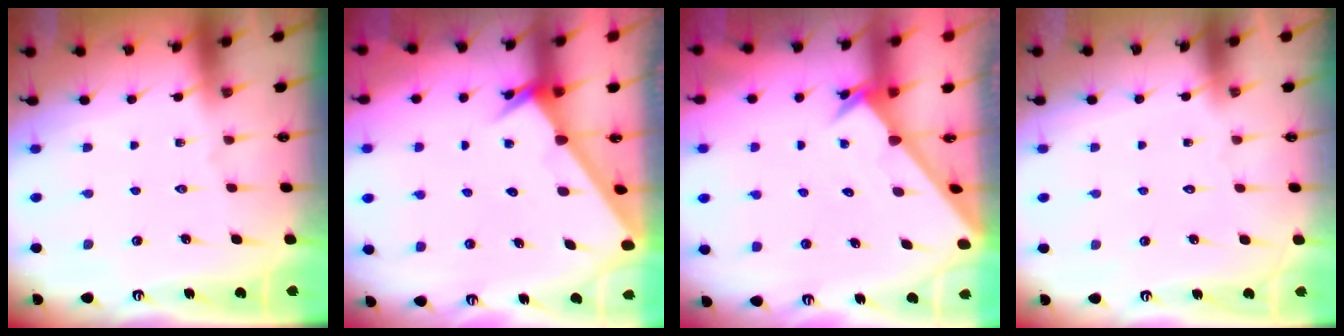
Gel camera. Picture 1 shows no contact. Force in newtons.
{"total": 2.5, "press": 2.5, "slide": 0.3}
{"total": 2.4, "press": 2.4, "slide": 0.2}
{"total": 1.5, "press": 1.5, "slide": 0.0}